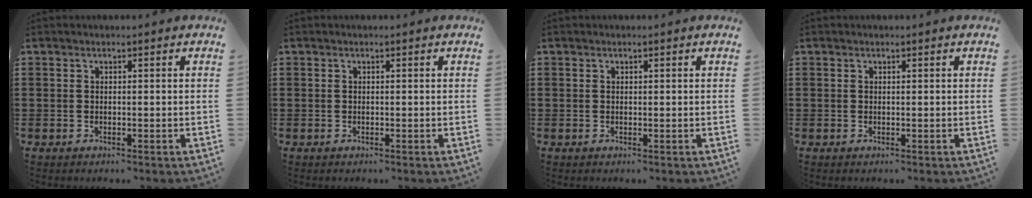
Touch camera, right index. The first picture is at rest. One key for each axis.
{"total": 0.0}
{"total": 0.0}
{"total": 0.0}